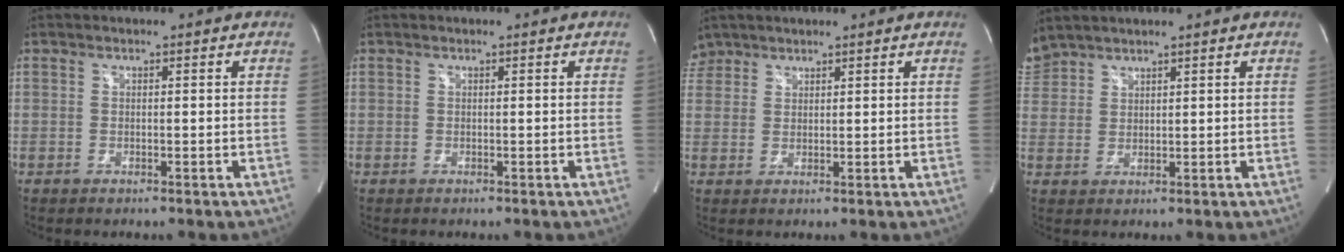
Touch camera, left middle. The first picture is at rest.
{"total": 0.0}
{"total": 3.5, "force": [2.8, 2.0, -0.2], "torque": [0.009, 0.011, 0.055]}
{"total": 4.0, "force": [3.8, 1.1, 0.2], "torque": [-0.019, 0.019, 0.085]}